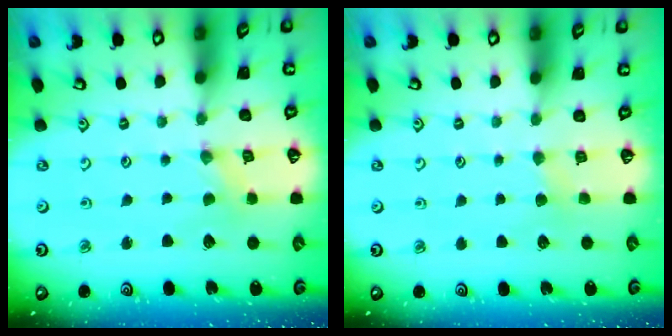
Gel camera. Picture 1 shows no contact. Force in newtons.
{"total": 2.4, "press": 2.3, "slide": 0.4}